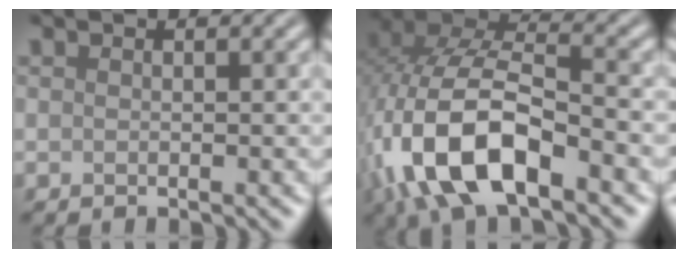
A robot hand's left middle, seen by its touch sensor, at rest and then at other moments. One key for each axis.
{"total": 12.1, "fx": -5.3, "fy": 5.2, "fz": 9.6, "tx": -0.196, "ty": 0.007, "tz": -0.105}